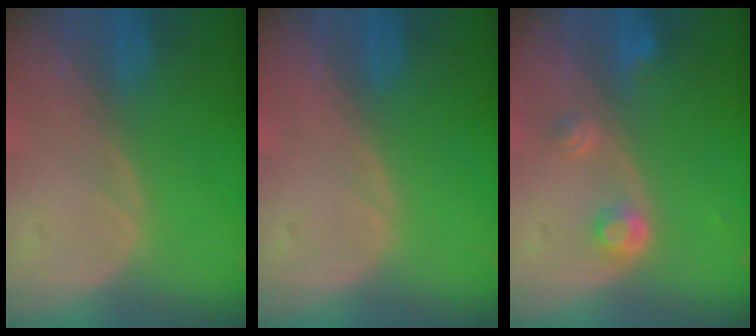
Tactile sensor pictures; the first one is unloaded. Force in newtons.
{"total": 0.0}
{"total": 3.0, "press": 2.8, "slide": 0.9}